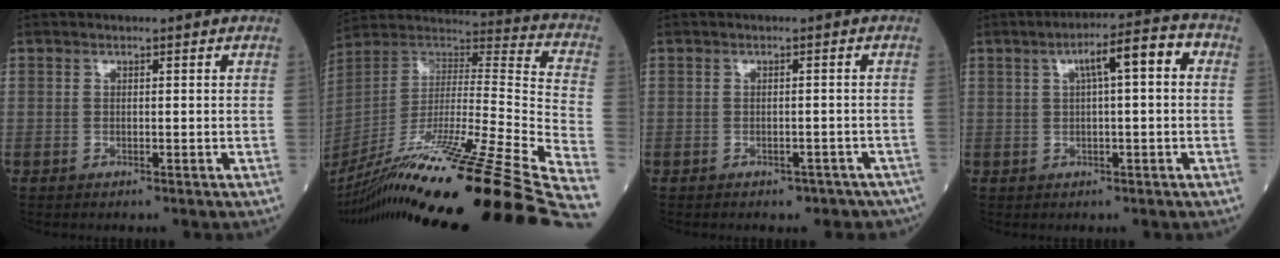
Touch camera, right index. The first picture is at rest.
{"total": 36.4, "force": [-27.5, -2.5, 23.7], "torque": [-0.297, -0.064, -0.444]}
{"total": 5.1, "force": [-4.1, 2.7, 1.5], "torque": [-0.005, 0.011, -0.041]}
{"total": 6.8, "force": [1.4, 1.1, 6.6], "torque": [-0.103, 0.030, 0.018]}